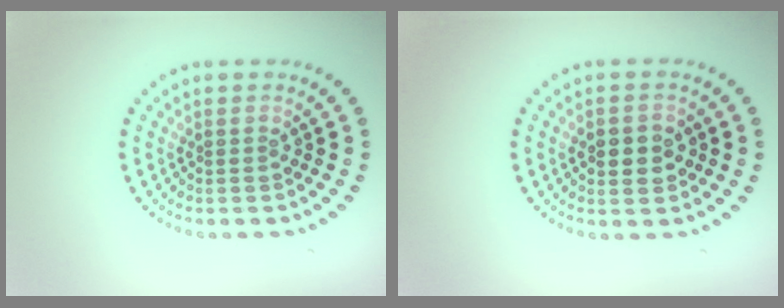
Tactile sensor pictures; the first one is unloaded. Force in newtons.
{"total": 2.6, "press": 2.6, "slide": 0.2}